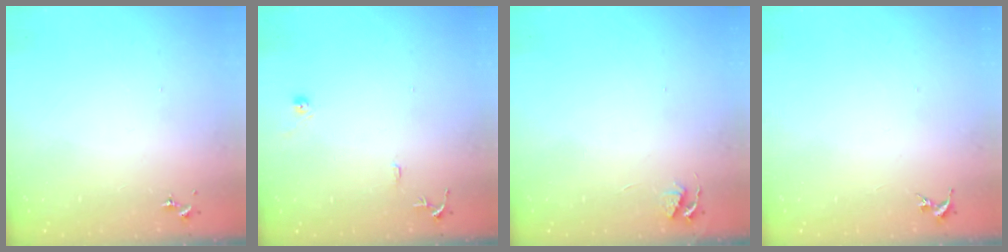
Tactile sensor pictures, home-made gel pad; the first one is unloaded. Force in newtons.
{"total": 9.1, "press": 9.1, "slide": 0.8}
{"total": 3.5, "press": 3.4, "slide": 0.5}
{"total": 0.0}